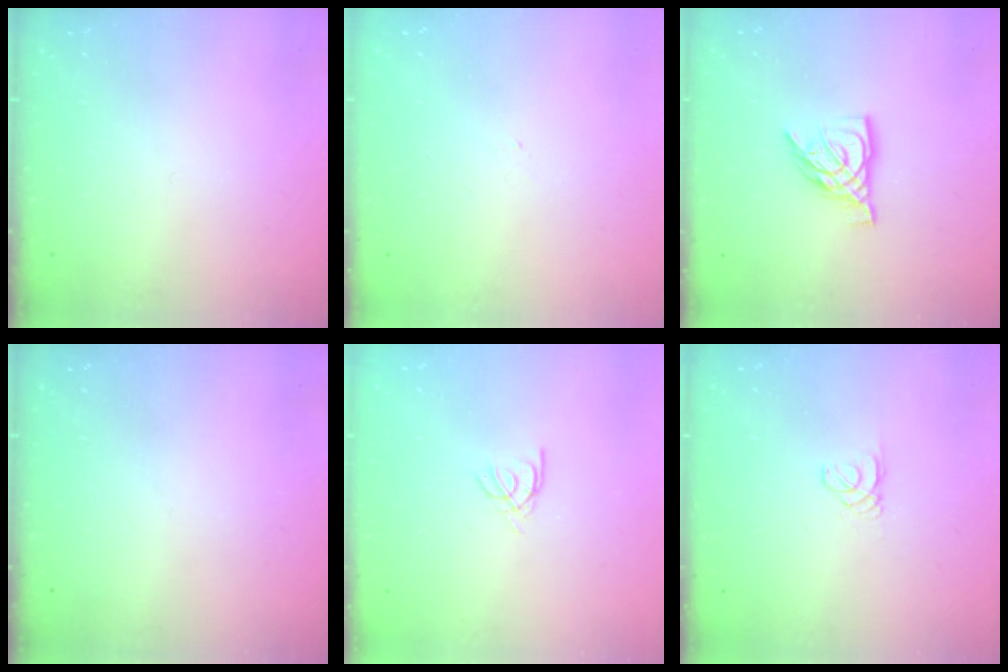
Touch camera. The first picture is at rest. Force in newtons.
{"total": 1.3, "press": 1.2, "slide": 0.5}
{"total": 9.2, "press": 9.1, "slide": 0.9}
{"total": 0.0}
{"total": 2.2, "press": 2.2, "slide": 0.2}
{"total": 0.6, "press": 0.6, "slide": 0.1}